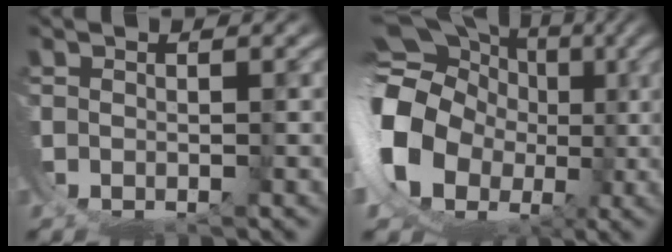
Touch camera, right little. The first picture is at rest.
{"total": 12.9, "force": [1.9, 11.1, 6.3], "torque": [-0.155, -0.028, 0.030]}